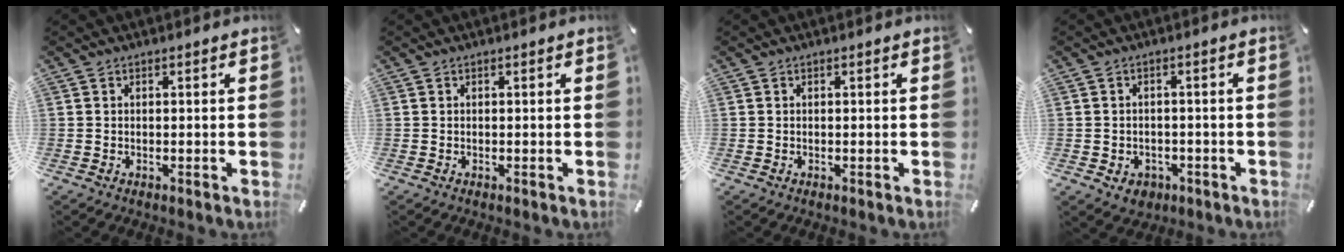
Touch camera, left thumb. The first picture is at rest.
{"total": 0.0}
{"total": 0.0}
{"total": 3.6, "force": [-1.2, 3.1, 1.5], "torque": [-0.024, 0.001, -0.025]}